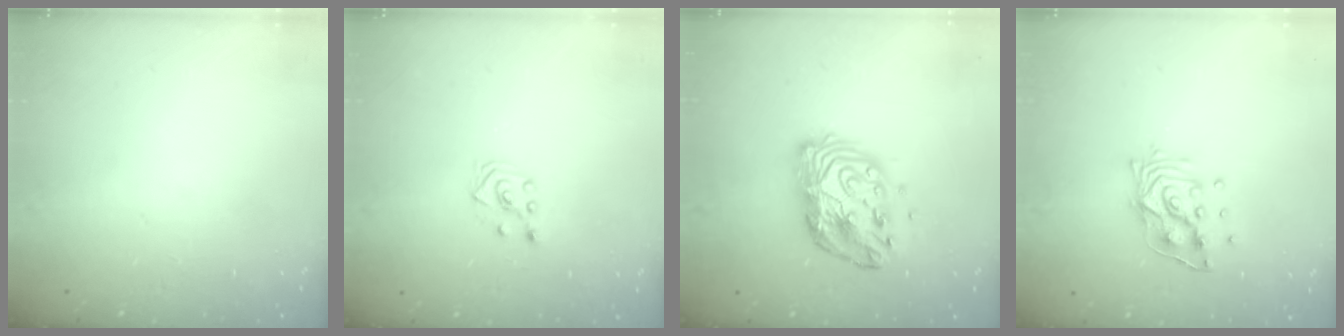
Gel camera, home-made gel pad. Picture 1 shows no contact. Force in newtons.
{"total": 3.7, "press": 3.6, "slide": 0.8}
{"total": 12.3, "press": 12.3, "slide": 1.0}
{"total": 11.1, "press": 11.1, "slide": 1.4}